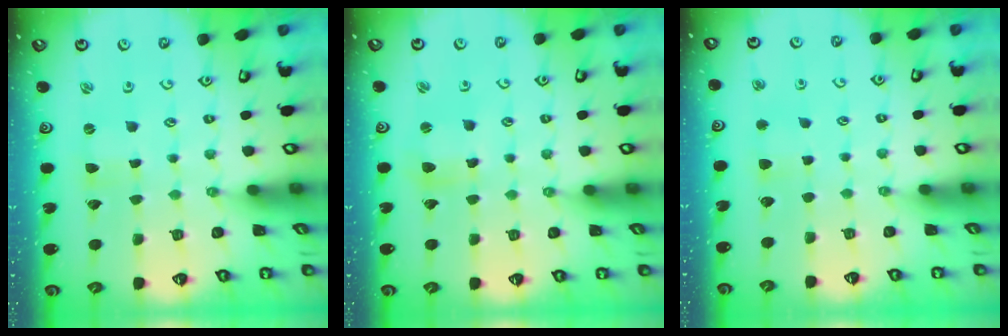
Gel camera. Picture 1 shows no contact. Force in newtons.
{"total": 4.8, "press": 4.7, "slide": 0.6}
{"total": 3.6, "press": 3.5, "slide": 0.7}